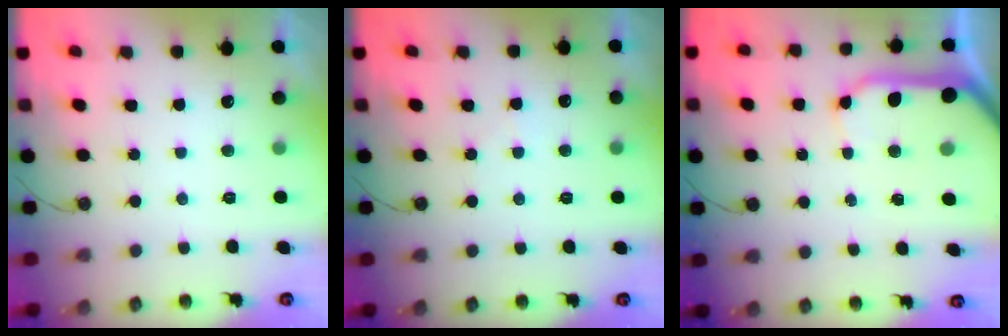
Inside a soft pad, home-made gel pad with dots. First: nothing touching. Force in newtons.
{"total": 3.5, "press": 3.5, "slide": 0.5}
{"total": 11.8, "press": 11.7, "slide": 1.5}